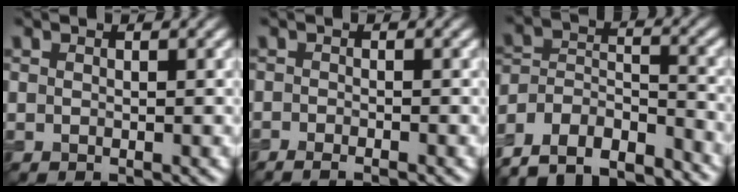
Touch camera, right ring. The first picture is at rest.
{"total": 1.6, "force": [-1.3, 0.2, 0.8], "torque": [-0.009, -0.003, -0.023]}
{"total": 9.6, "force": [-8.3, 3.5, 3.3], "torque": [-0.063, 0.002, -0.143]}